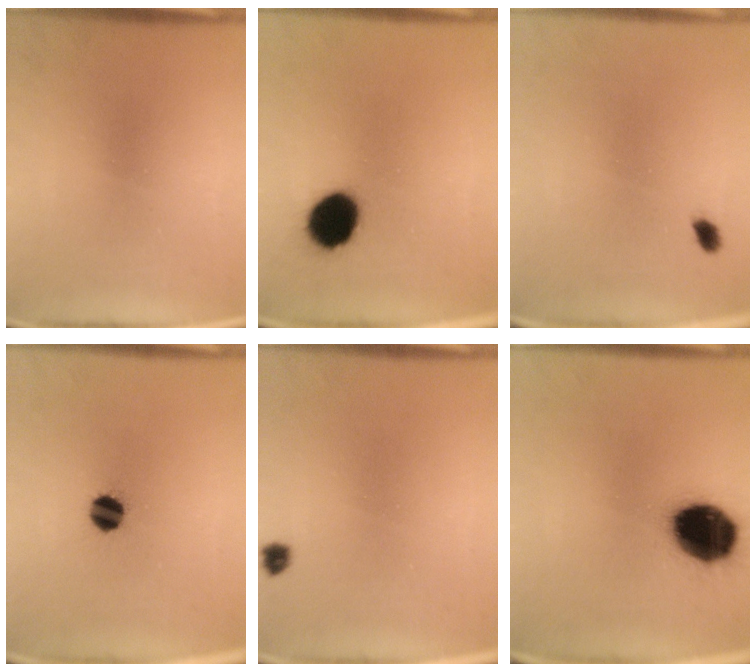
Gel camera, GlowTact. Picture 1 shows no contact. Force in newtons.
{"total": 9.7}
{"total": 1.4}
{"total": 6.9}
{"total": 1.4}
{"total": 18.4}